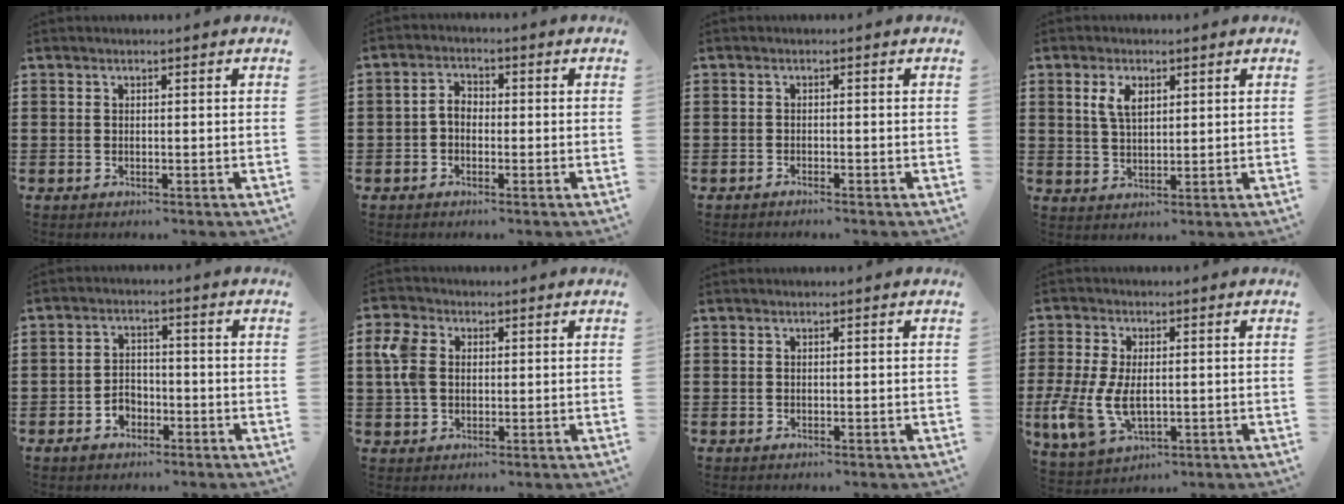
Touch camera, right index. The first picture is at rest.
{"total": 2.7, "force": [-0.7, 1.7, 1.9], "torque": [-0.045, 0.003, -0.018]}
{"total": 0.8, "force": [-0.8, -0.1, 0.1], "torque": [-0.003, -0.002, -0.016]}
{"total": 4.1, "force": [1.7, 2.2, 3.1], "torque": [-0.070, 0.009, 0.029]}
{"total": 3.2, "force": [-1.9, 2.2, 1.3], "torque": [-0.028, 0.007, -0.040]}
{"total": 5.3, "force": [1.1, 3.9, 3.4], "torque": [-0.100, 0.008, 0.013]}
{"total": 0.0}
{"total": 7.9, "force": [-0.8, 4.6, 6.3], "torque": [-0.154, -0.006, -0.015]}